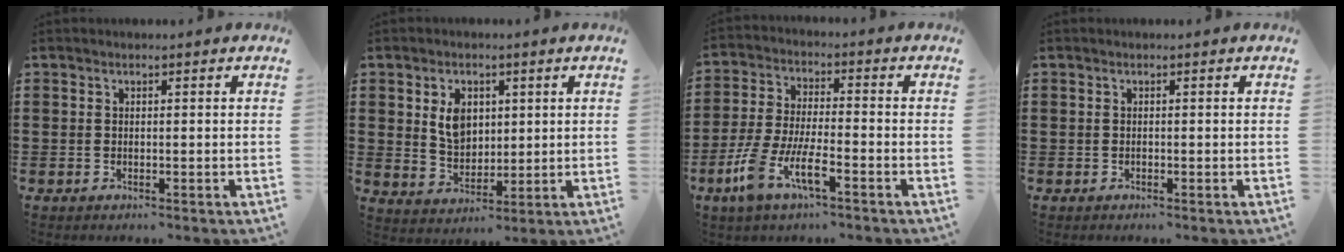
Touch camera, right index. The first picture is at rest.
{"total": 5.7, "force": [1.7, 4.1, 3.6], "torque": [-0.077, 0.012, 0.026]}
{"total": 8.1, "force": [-4.4, 2.1, 6.5], "torque": [-0.160, -0.014, -0.087]}
{"total": 0.0}